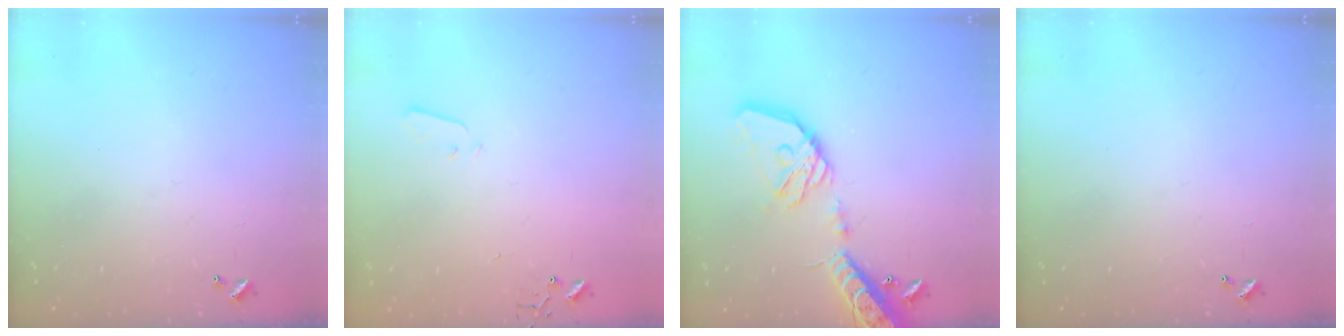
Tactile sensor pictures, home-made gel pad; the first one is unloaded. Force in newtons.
{"total": 1.9, "press": 1.9, "slide": 0.4}
{"total": 21.3, "press": 20.9, "slide": 3.7}
{"total": 0.0}